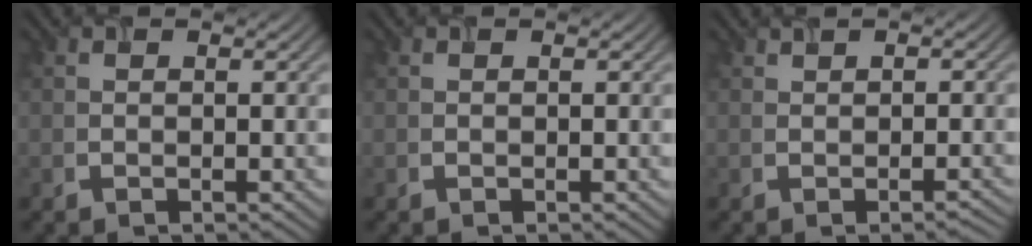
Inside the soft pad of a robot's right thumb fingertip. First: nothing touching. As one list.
[{"total": 0.0}, {"total": 1.4, "force": [0.0, 0.3, 1.4], "torque": [-0.022, 0.000, 0.005]}]